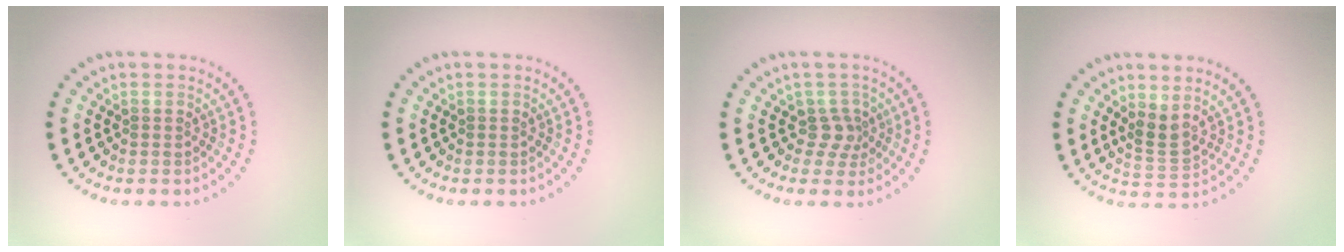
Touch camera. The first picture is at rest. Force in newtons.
{"total": 0.0}
{"total": 2.1, "press": 1.4, "slide": 1.5}
{"total": 2.3, "press": 1.7, "slide": 1.5}